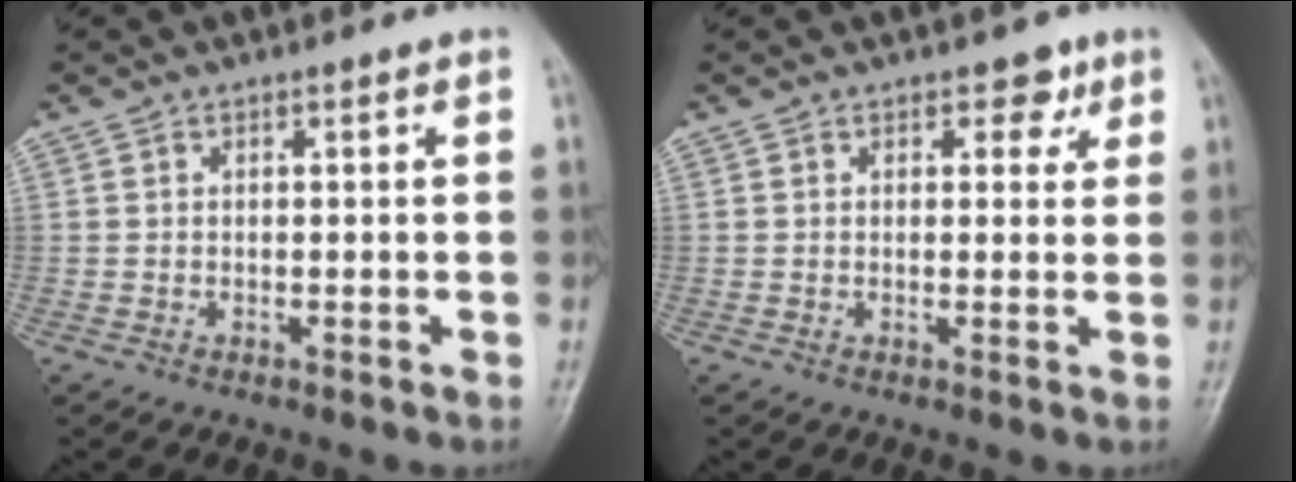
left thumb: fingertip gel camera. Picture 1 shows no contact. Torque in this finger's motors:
{"motor_torque": [-0.05, 0.03, -0.25, -0.16, 0.00]}